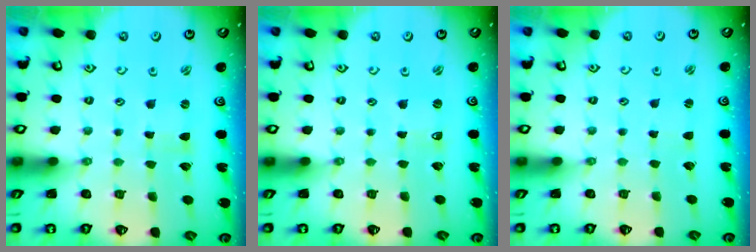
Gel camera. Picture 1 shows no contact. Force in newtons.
{"total": 0.0}
{"total": 1.0, "press": 1.0, "slide": 0.2}